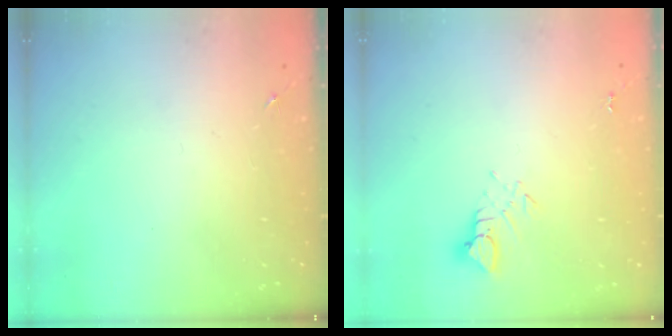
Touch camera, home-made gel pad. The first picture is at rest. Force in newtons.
{"total": 3.1, "press": 3.1, "slide": 0.2}